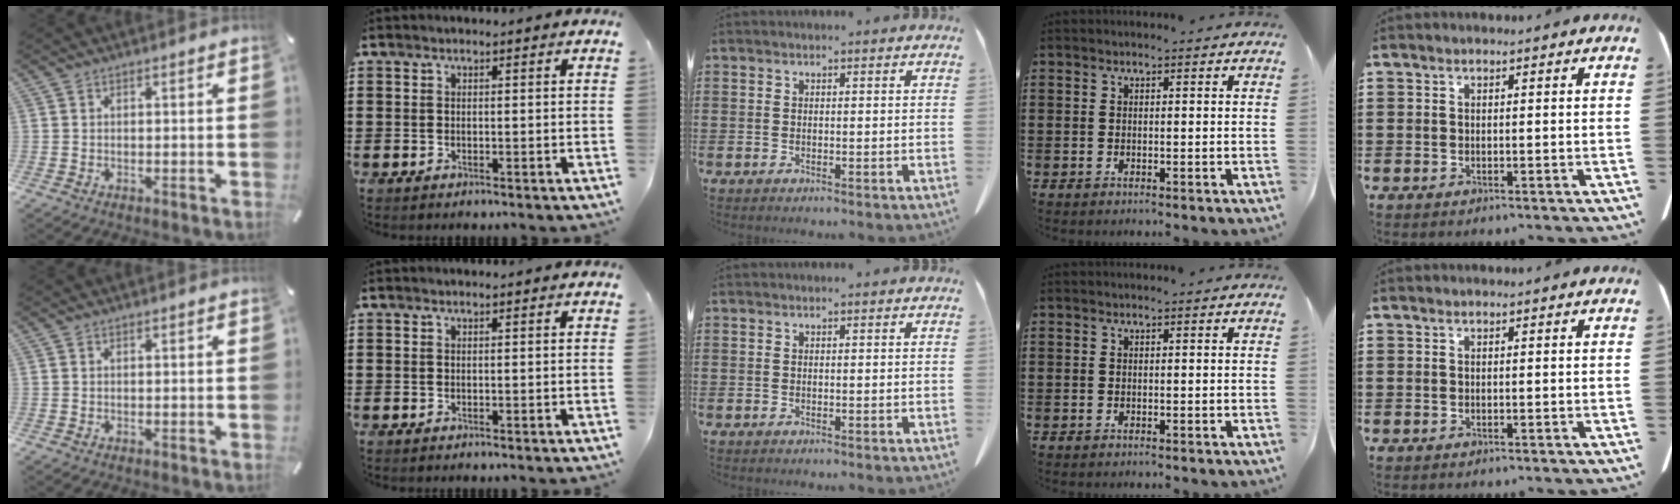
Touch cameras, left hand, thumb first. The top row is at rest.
{}